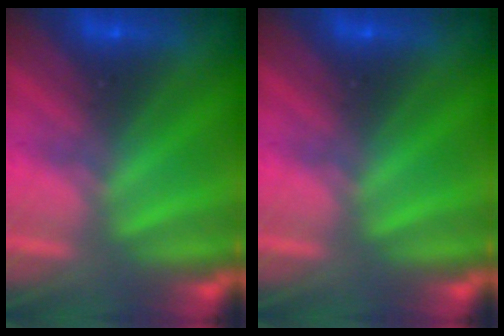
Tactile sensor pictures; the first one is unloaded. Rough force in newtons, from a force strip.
{"total": 0.0}